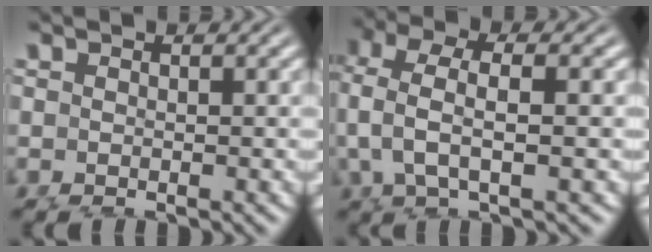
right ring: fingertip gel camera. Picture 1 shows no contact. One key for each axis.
{"total": 5.1, "fx": 2.7, "fy": 2.4, "fz": 3.6, "tx": -0.087, "ty": 0.008, "tz": 0.042}